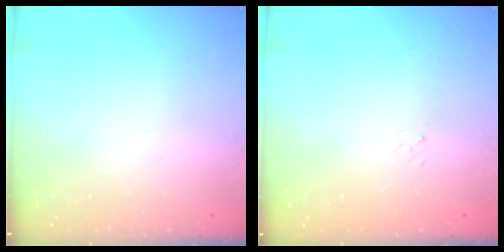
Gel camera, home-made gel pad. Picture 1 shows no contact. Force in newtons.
{"total": 1.5, "press": 1.5, "slide": 0.2}